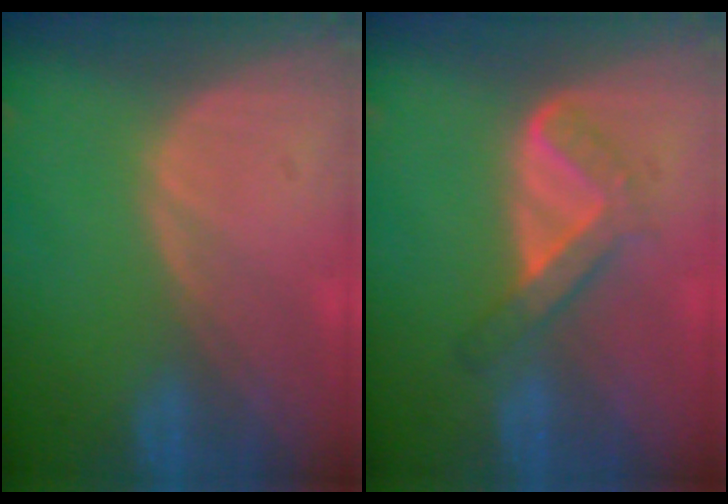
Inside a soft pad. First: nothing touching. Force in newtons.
{"total": 4.8, "press": 4.7, "slide": 0.7}